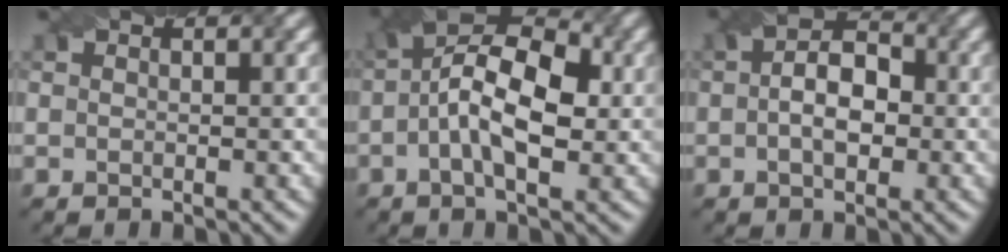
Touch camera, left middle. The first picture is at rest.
{"total": 7.4, "force": [-0.8, 3.7, 6.3], "torque": [-0.108, 0.020, -0.007]}
{"total": 4.2, "force": [-0.7, 2.8, 3.1], "torque": [-0.033, 0.011, -0.003]}